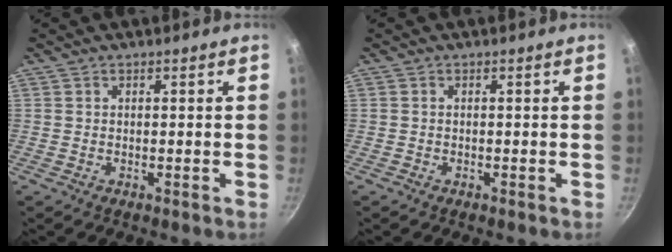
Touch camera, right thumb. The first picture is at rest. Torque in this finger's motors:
{"motor_torque": [0.04, -0.37, -0.34, 0.27, -0.04]}